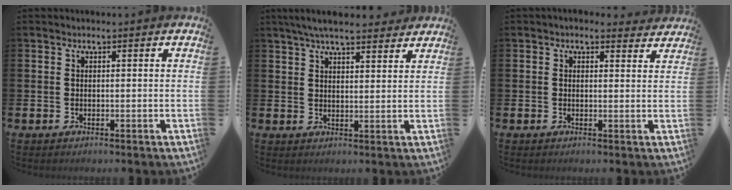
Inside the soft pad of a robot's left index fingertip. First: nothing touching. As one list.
[{"total": 5.6, "force": [5.2, 1.0, 2.0], "torque": [-0.050, -0.012, 0.094]}, {"total": 1.9, "force": [1.7, 0.8, 0.3], "torque": [-0.001, -0.005, 0.028]}]